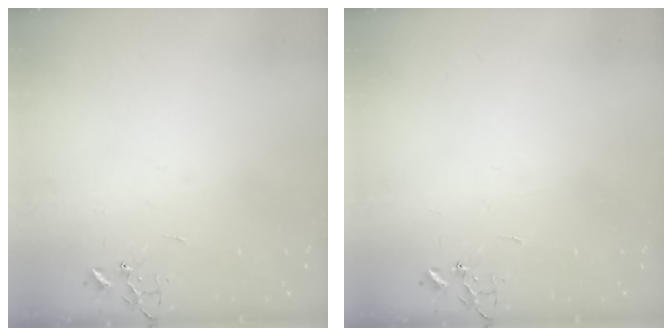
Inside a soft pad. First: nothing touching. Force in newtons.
{"total": 0.0}